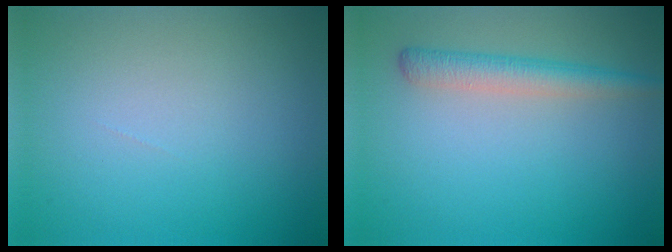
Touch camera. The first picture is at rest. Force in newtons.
{"total": 2.8, "press": 2.8, "slide": 0.1}